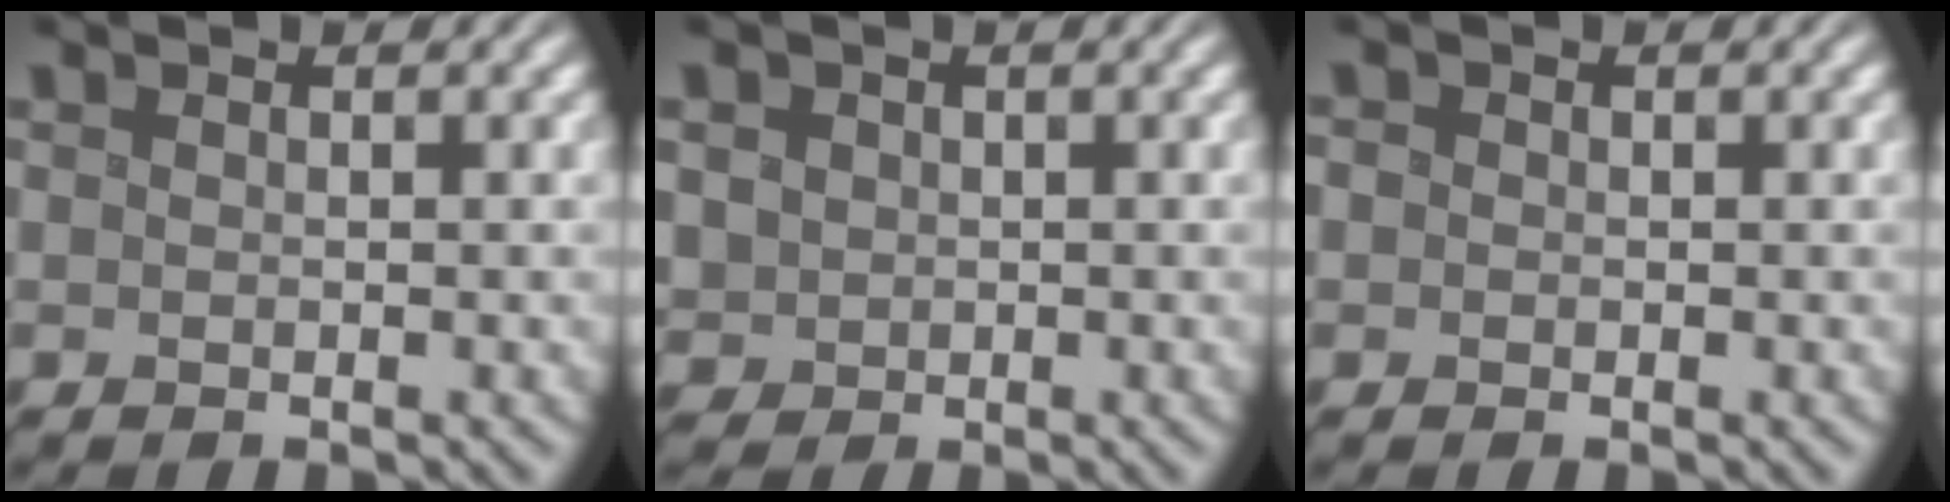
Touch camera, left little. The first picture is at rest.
{"total": 2.8, "force": [0.4, 2.5, 1.0], "torque": [-0.026, 0.009, 0.005]}
{"total": 2.0, "force": [0.5, 1.7, 1.0], "torque": [-0.015, 0.017, -0.004]}